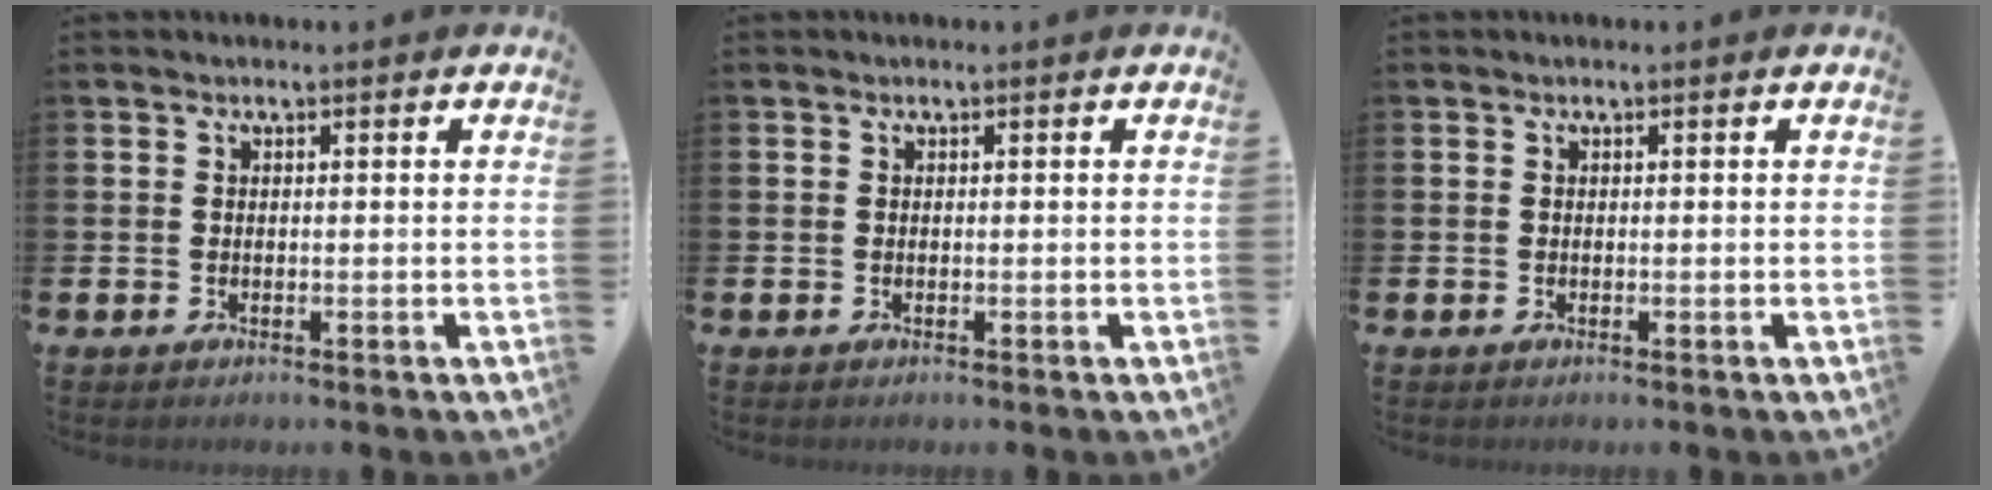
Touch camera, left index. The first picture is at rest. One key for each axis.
{"total": 0.0}
{"total": 0.0}